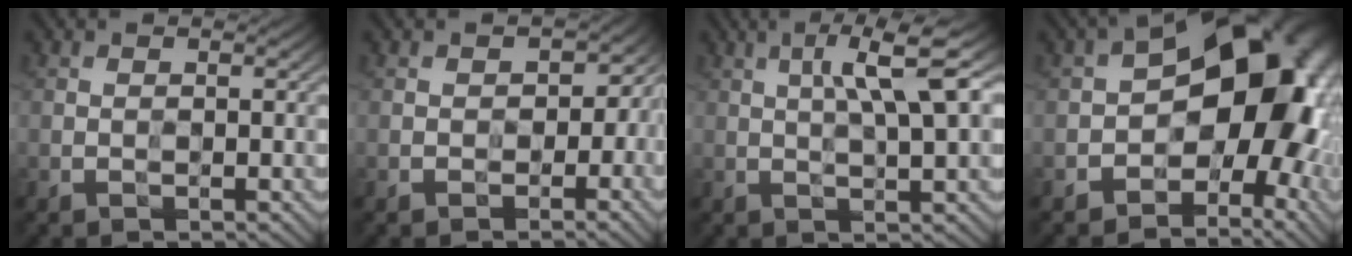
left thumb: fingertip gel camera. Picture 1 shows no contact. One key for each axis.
{"total": 2.2, "fx": -0.9, "fy": 1.9, "fz": 0.7, "tx": 0.005, "ty": -0.006, "tz": -0.014}
{"total": 6.4, "fx": 2.4, "fy": 0.8, "fz": 5.9, "tx": -0.100, "ty": 0.015, "tz": 0.043}
{"total": 14.9, "fx": -1.4, "fy": 10.1, "fz": 10.9, "tx": -0.110, "ty": 0.005, "tz": -0.032}